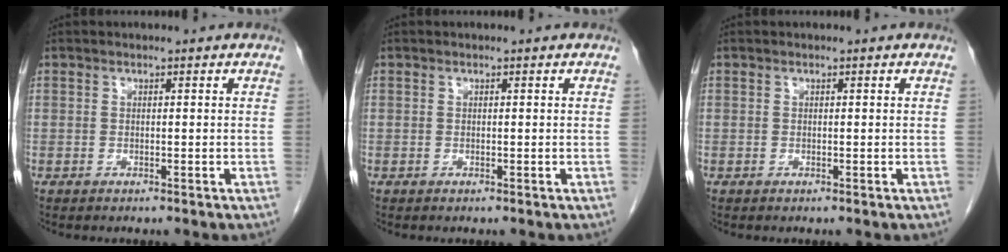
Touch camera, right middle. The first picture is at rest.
{"total": 0.0}
{"total": 0.0}